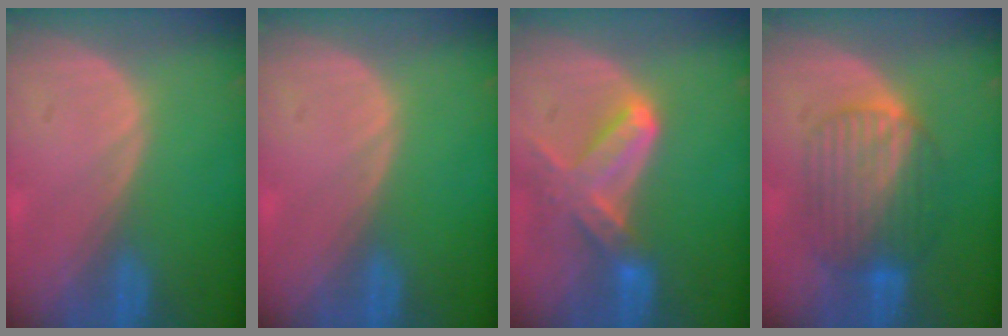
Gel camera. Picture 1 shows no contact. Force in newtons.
{"total": 0.0}
{"total": 7.1, "press": 6.6, "slide": 2.8}
{"total": 7.7, "press": 7.7, "slide": 0.2}